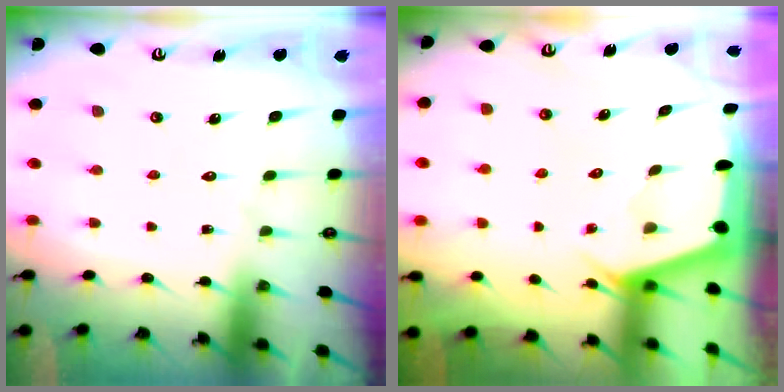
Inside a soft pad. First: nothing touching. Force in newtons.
{"total": 2.4, "press": 2.4, "slide": 0.3}